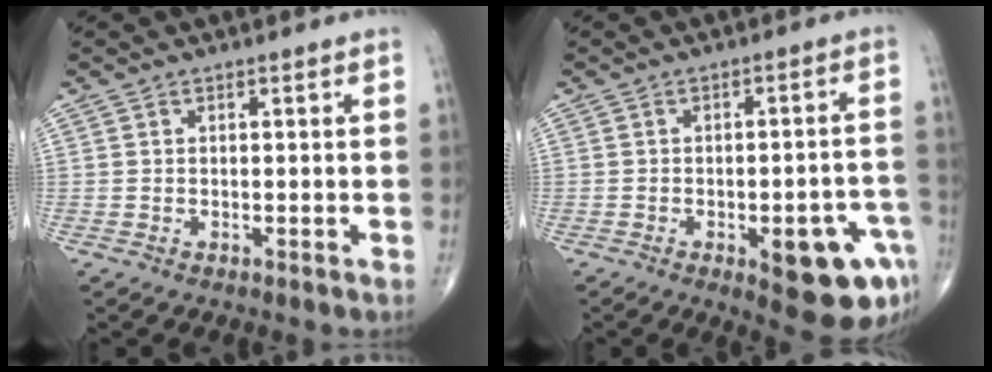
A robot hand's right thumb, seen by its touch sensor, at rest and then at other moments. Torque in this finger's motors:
{"motor_torque": [1.64, 1.48, 0.56, -0.74, 0.21]}